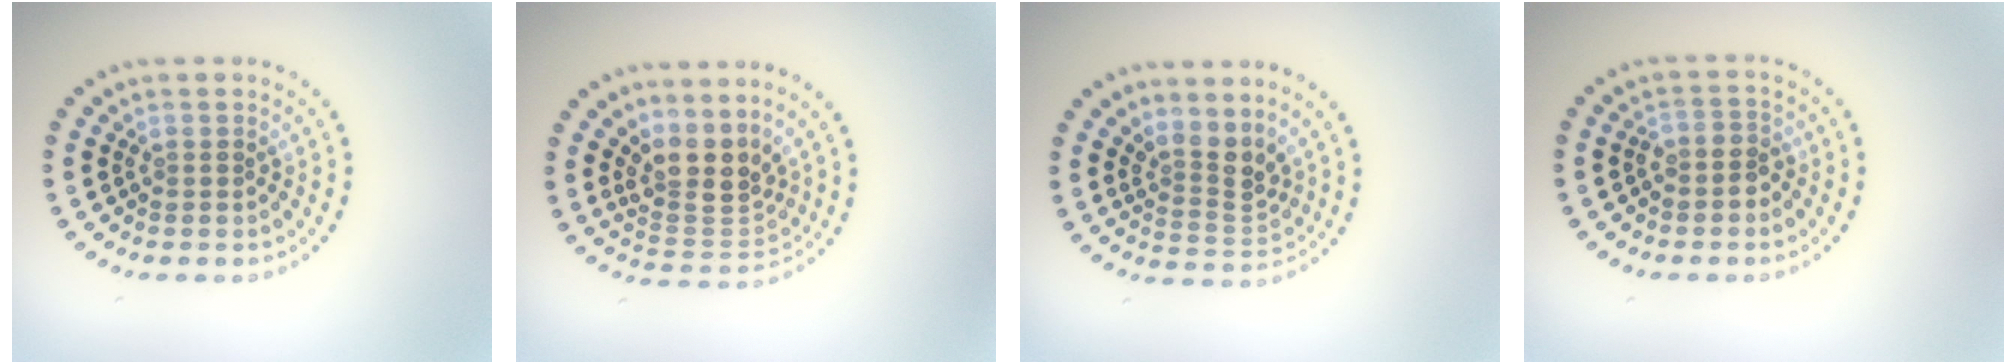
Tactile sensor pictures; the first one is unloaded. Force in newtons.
{"total": 3.9, "press": 3.0, "slide": 2.4}
{"total": 2.9, "press": 2.1, "slide": 2.0}
{"total": 2.0, "press": 1.7, "slide": 0.9}